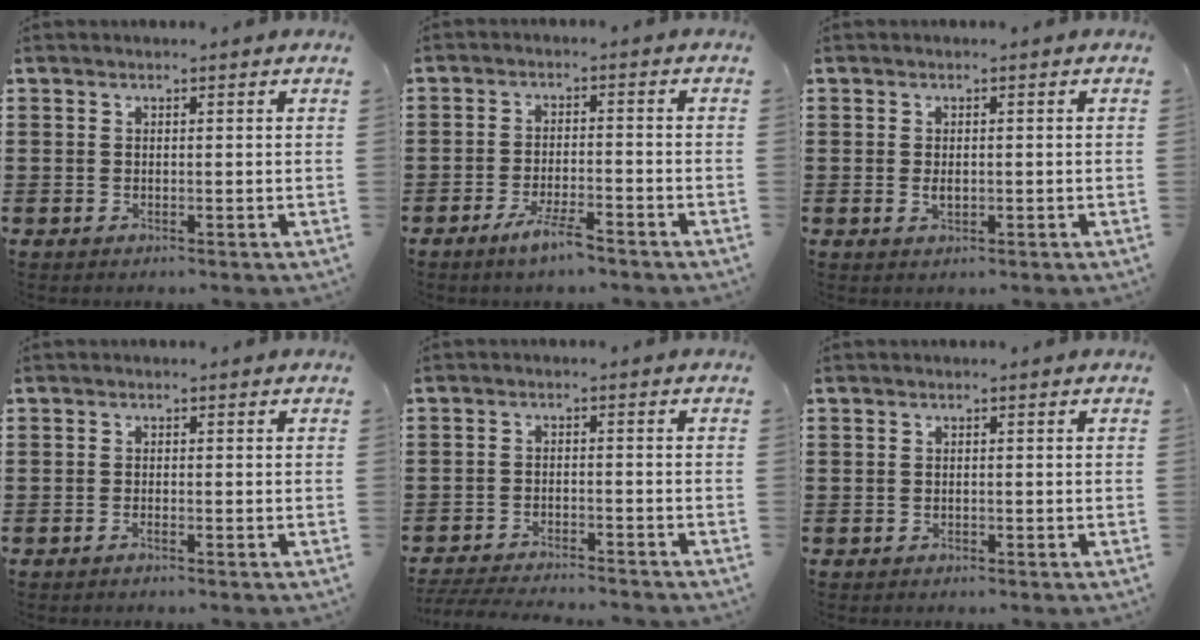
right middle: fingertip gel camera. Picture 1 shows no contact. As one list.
[{"total": 4.4, "force": [-3.2, 0.6, 3.0], "torque": [-0.061, -0.002, -0.058]}, {"total": 1.4, "force": [-0.1, 0.7, 1.2], "torque": [-0.024, 0.002, -0.002]}, {"total": 0.7, "force": [-0.5, -0.1, 0.5], "torque": [-0.012, -0.005, -0.009]}, {"total": 3.8, "force": [-3.7, 0.0, 0.8], "torque": [-0.021, -0.005, -0.078]}, {"total": 0.6, "force": [-0.4, 0.4, 0.0], "torque": [0.001, 0.004, -0.010]}]